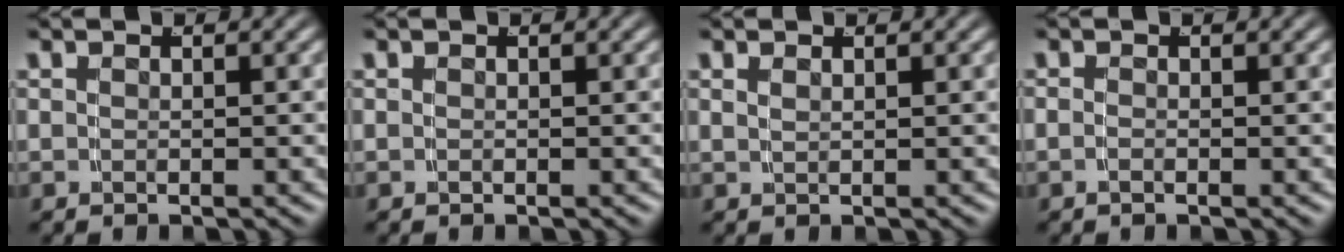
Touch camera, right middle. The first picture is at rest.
{"total": 0.0}
{"total": 0.9, "force": [0.6, -0.7, 0.2], "torque": [0.002, -0.002, 0.018]}
{"total": 0.7, "force": [-0.5, -0.2, 0.4], "torque": [-0.012, -0.003, -0.008]}